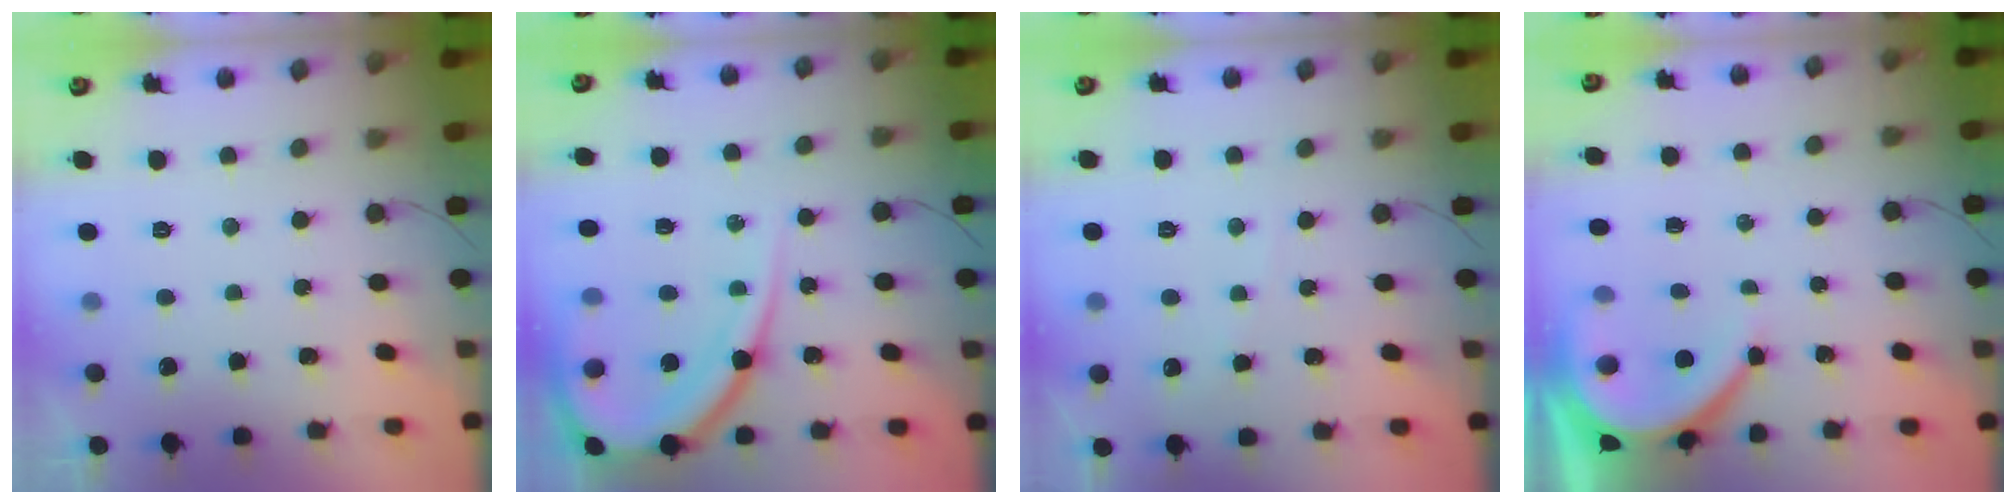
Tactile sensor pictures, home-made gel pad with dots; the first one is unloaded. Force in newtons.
{"total": 16.0, "press": 15.9, "slide": 1.8}
{"total": 2.3, "press": 2.3, "slide": 0.4}
{"total": 9.8, "press": 9.8, "slide": 0.7}